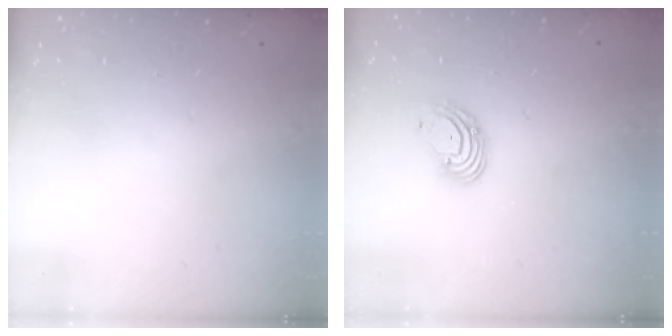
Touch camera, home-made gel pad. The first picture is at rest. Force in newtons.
{"total": 5.6, "press": 5.6, "slide": 0.5}